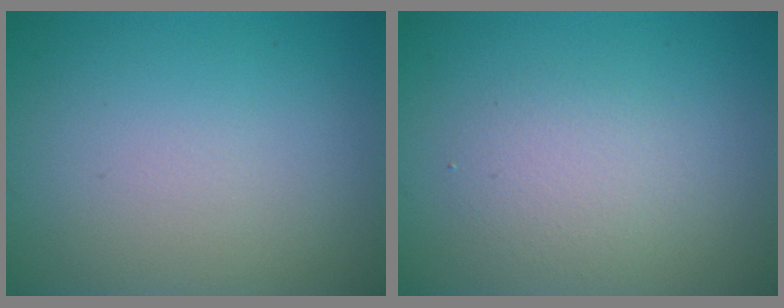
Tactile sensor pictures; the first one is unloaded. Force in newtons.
{"total": 2.3, "press": 2.3, "slide": 0.2}